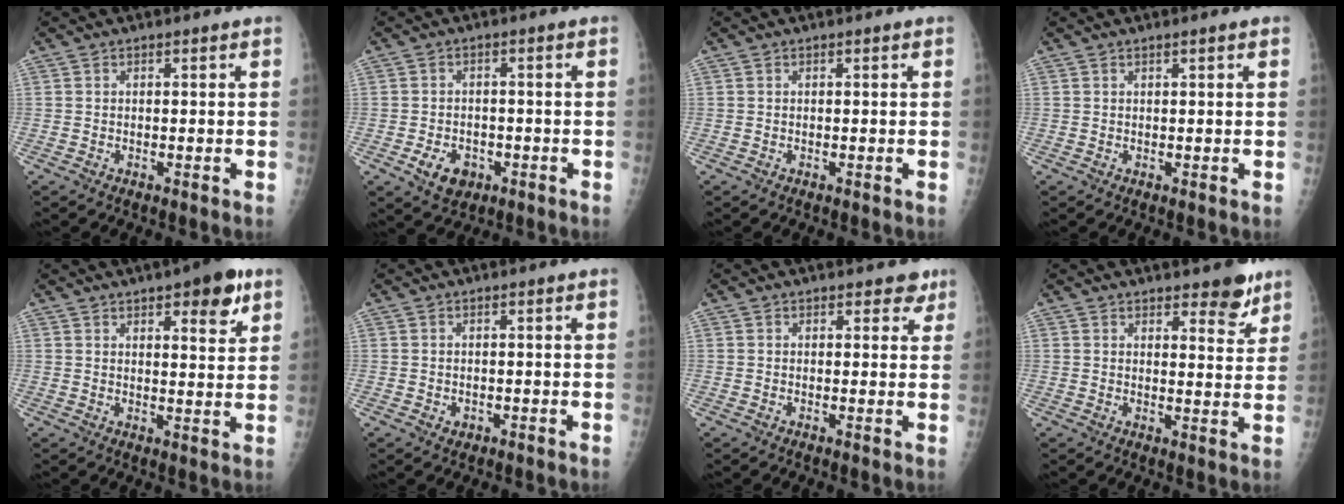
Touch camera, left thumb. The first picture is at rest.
{"total": 5.4, "force": [-2.3, 3.9, 3.0], "torque": [-0.039, 0.012, -0.030]}
{"total": 0.0}
{"total": 1.1, "force": [0.6, 0.0, 0.9], "torque": [-0.017, 0.002, 0.009]}
{"total": 9.1, "force": [5.1, 2.9, 7.0], "torque": [-0.074, -0.022, 0.065]}
{"total": 1.0, "force": [-0.2, 0.9, 0.5], "torque": [-0.002, 0.001, 0.000]}
{"total": 3.0, "force": [2.2, 1.7, 1.1], "torque": [0.018, -0.008, 0.022]}
{"total": 6.1, "force": [4.4, 2.3, 3.6], "torque": [-0.022, -0.029, 0.057]}